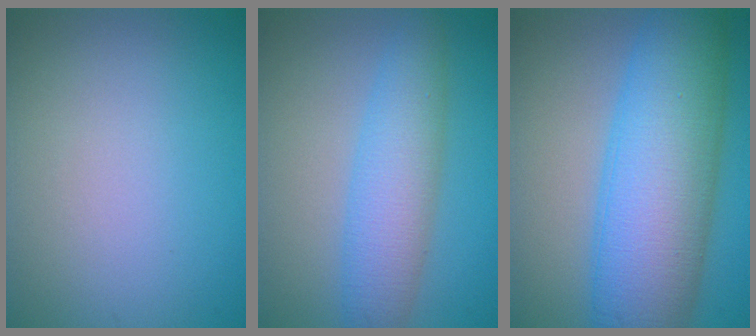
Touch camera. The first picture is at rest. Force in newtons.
{"total": 5.2, "press": 5.2, "slide": 0.2}
{"total": 11.9, "press": 11.9, "slide": 0.2}